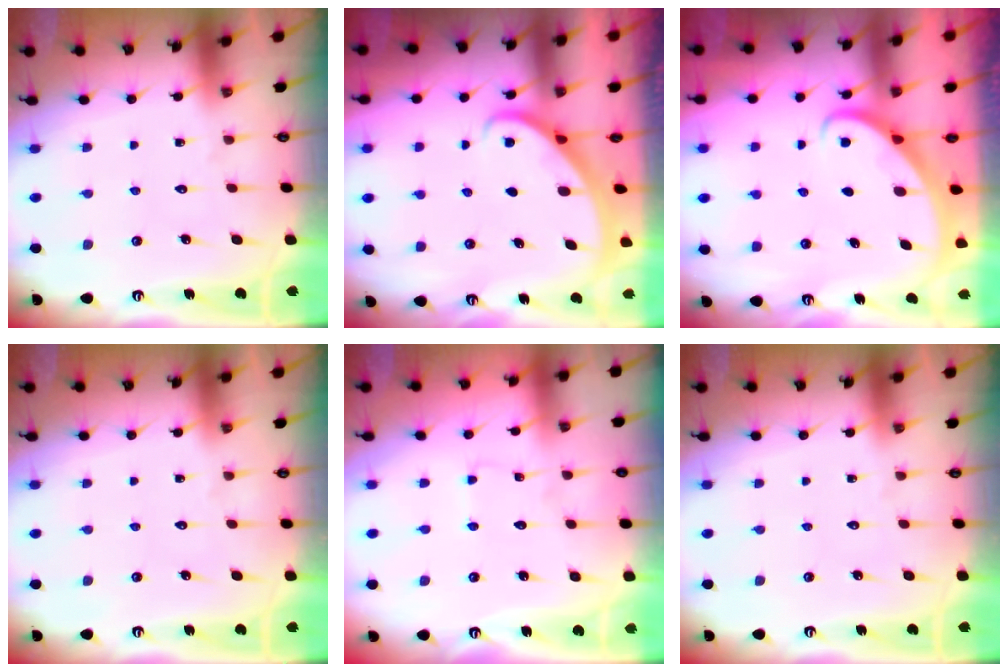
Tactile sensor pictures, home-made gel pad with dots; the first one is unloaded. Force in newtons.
{"total": 2.0, "press": 2.0, "slide": 0.2}
{"total": 2.9, "press": 2.9, "slide": 0.2}
{"total": 0.0}
{"total": 2.5, "press": 2.5, "slide": 0.3}
{"total": 0.0}